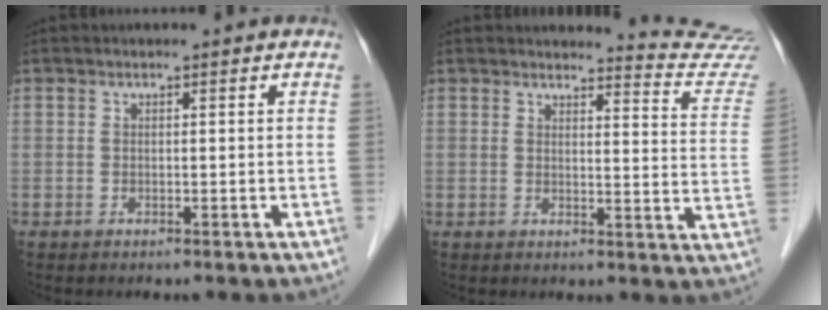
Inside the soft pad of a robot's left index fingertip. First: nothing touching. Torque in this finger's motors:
{"motor_torque": [0.12, -0.44, 0.17, 0.02]}